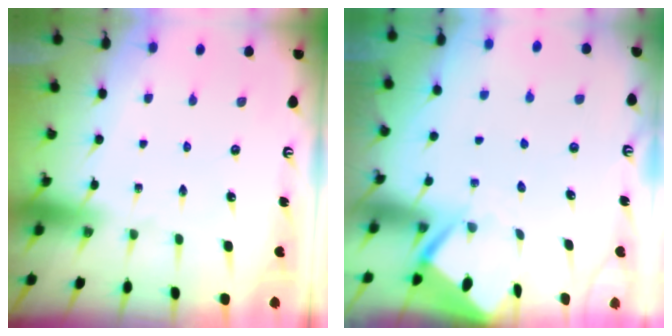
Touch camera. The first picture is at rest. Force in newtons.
{"total": 3.3, "press": 3.3, "slide": 0.3}